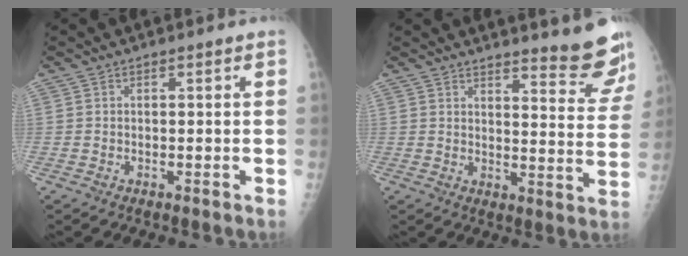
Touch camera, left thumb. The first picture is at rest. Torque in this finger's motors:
{"motor_torque": [-0.13, -0.08, -0.32, -0.18, 0.03]}